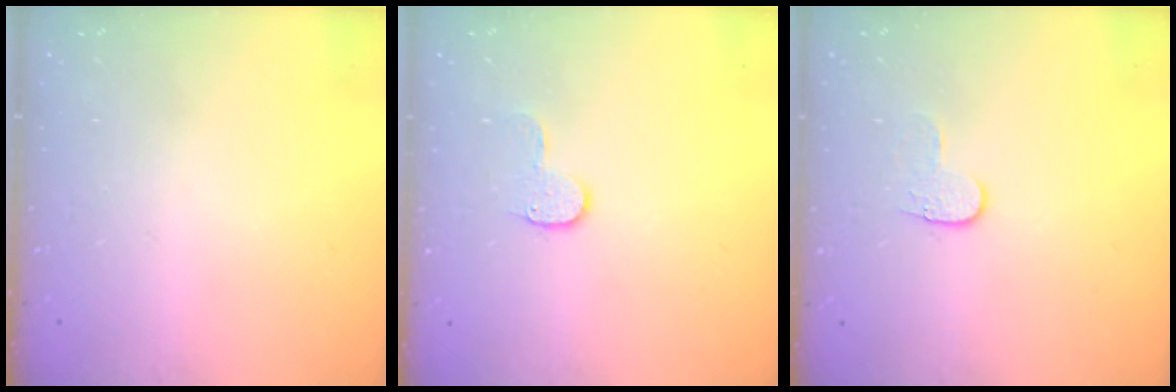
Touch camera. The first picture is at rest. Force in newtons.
{"total": 5.5, "press": 5.5, "slide": 0.6}
{"total": 4.0, "press": 3.9, "slide": 0.5}